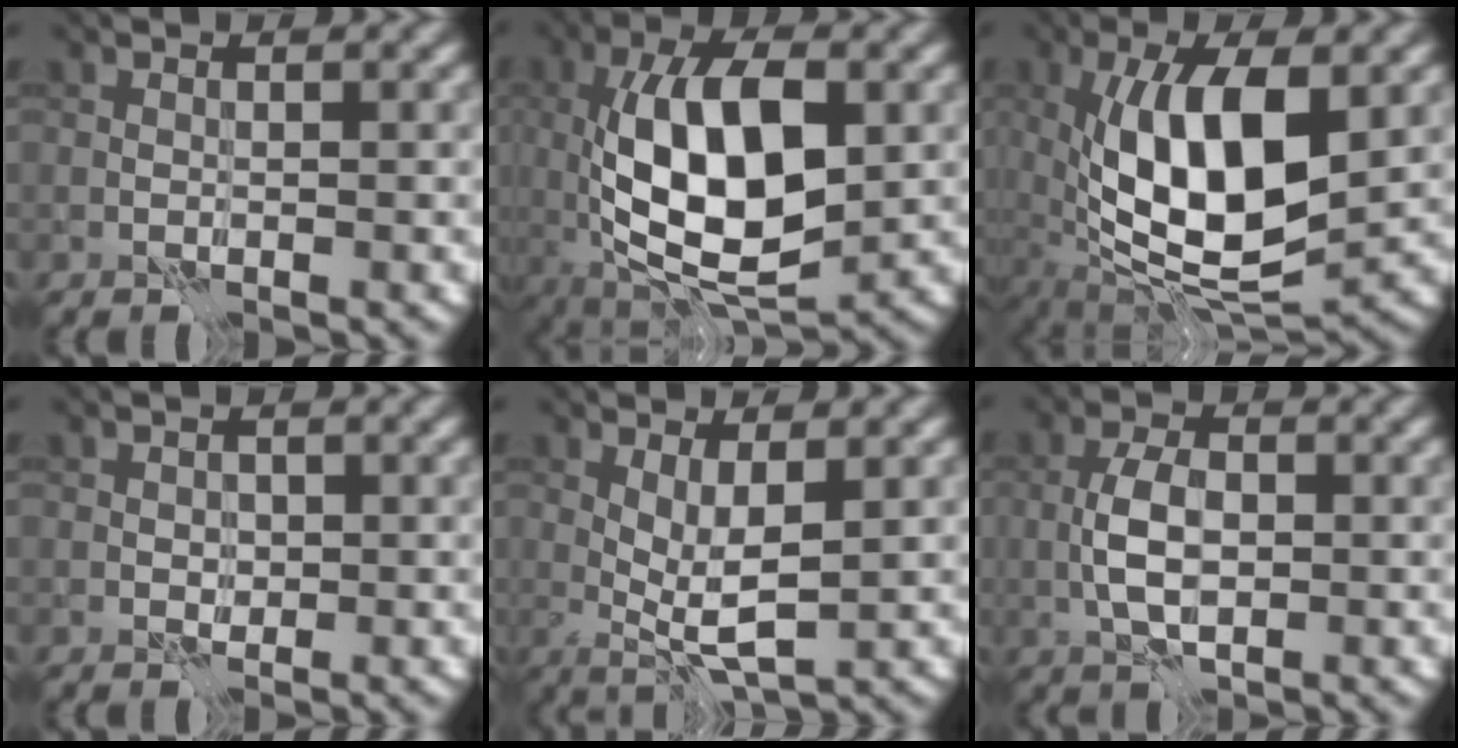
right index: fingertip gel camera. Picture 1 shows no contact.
{"total": 11.4, "force": [-0.3, 4.9, 10.3], "torque": [-0.176, 0.003, -0.009]}
{"total": 11.7, "force": [0.6, 4.8, 10.7], "torque": [-0.179, -0.004, 0.008]}
{"total": 1.5, "force": [-0.1, 1.3, 0.6], "torque": [-0.010, -0.003, 0.000]}
{"total": 3.5, "force": [0.2, 0.9, 3.3], "torque": [-0.062, -0.011, 0.007]}
{"total": 4.2, "force": [-0.8, 2.2, 3.5], "torque": [-0.070, 0.001, -0.016]}